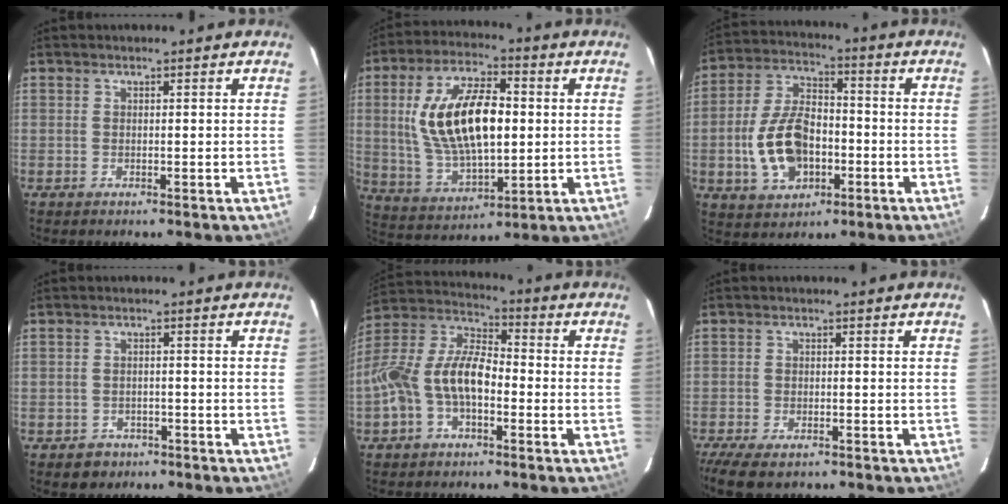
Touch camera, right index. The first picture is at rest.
{"total": 18.5, "force": [1.9, 8.8, 16.2], "torque": [-0.314, 0.010, 0.047]}
{"total": 13.8, "force": [-3.5, 8.5, 10.4], "torque": [-0.218, 0.015, -0.052]}
{"total": 3.9, "force": [-2.3, 3.1, 0.6], "torque": [-0.021, 0.009, -0.027]}
{"total": 13.2, "force": [-3.7, 7.0, 10.5], "torque": [-0.216, 0.018, -0.076]}
{"total": 7.8, "force": [-5.9, 2.9, 4.2], "torque": [-0.107, -0.031, -0.106]}